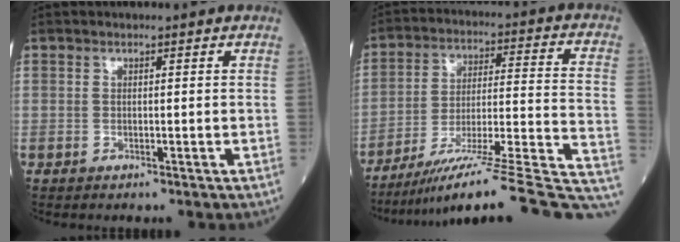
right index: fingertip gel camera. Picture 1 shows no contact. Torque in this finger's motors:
{"motor_torque": [-0.50, -1.15, 0.53, 0.11]}